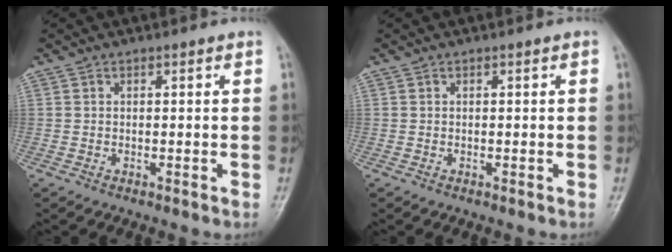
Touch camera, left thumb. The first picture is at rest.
{"total": 0.0}